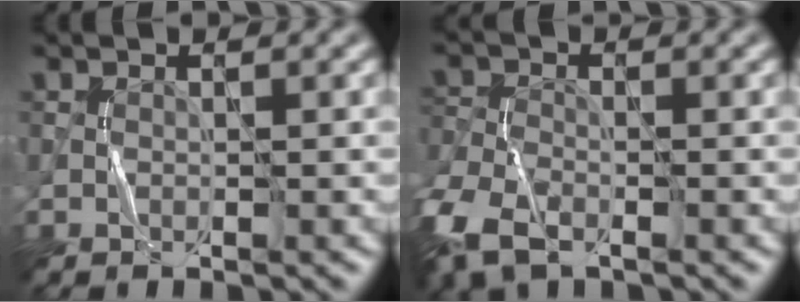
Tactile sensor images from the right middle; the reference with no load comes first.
{"total": 7.0, "force": [-4.2, 3.8, 4.1], "torque": [-0.104, -0.021, -0.092]}